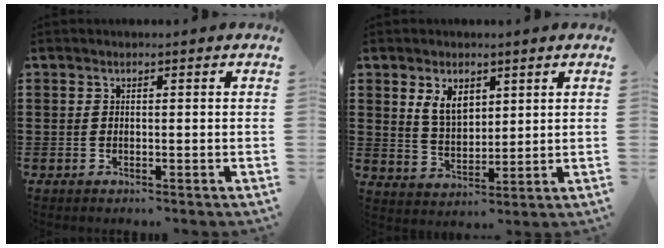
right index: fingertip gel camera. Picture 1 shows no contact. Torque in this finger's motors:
{"motor_torque": [0.85, 0.61, 0.27, 0.07]}